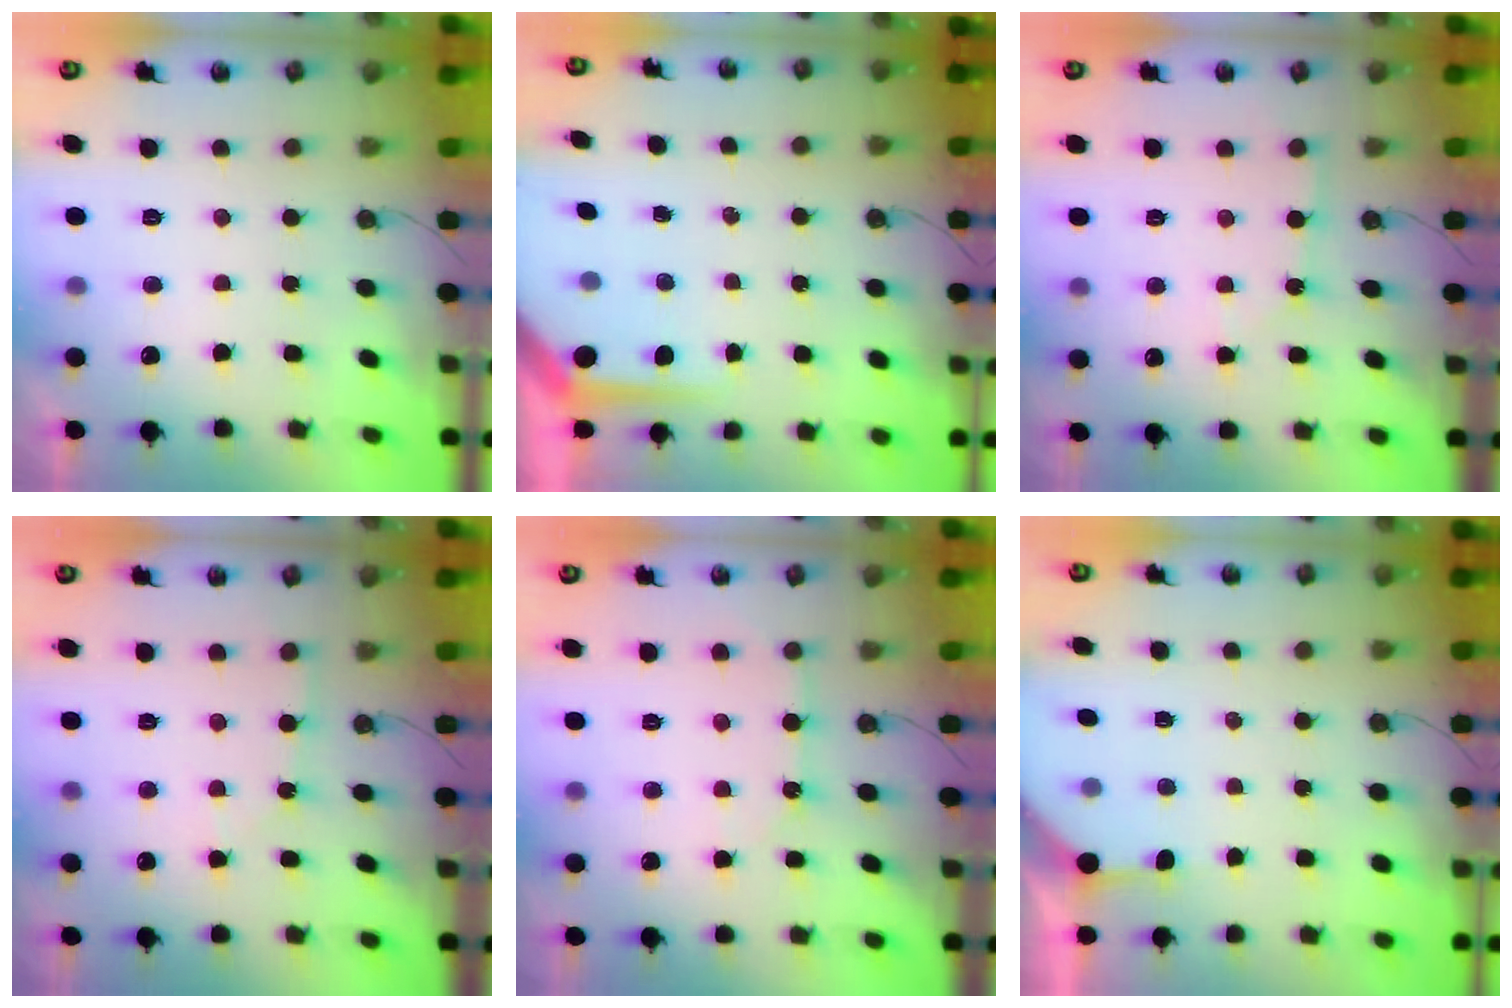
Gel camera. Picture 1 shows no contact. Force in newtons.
{"total": 5.6, "press": 5.6, "slide": 0.4}
{"total": 3.4, "press": 3.4, "slide": 0.4}
{"total": 3.2, "press": 3.2, "slide": 0.4}
{"total": 8.0, "press": 8.0, "slide": 0.7}
{"total": 2.7, "press": 2.7, "slide": 0.4}